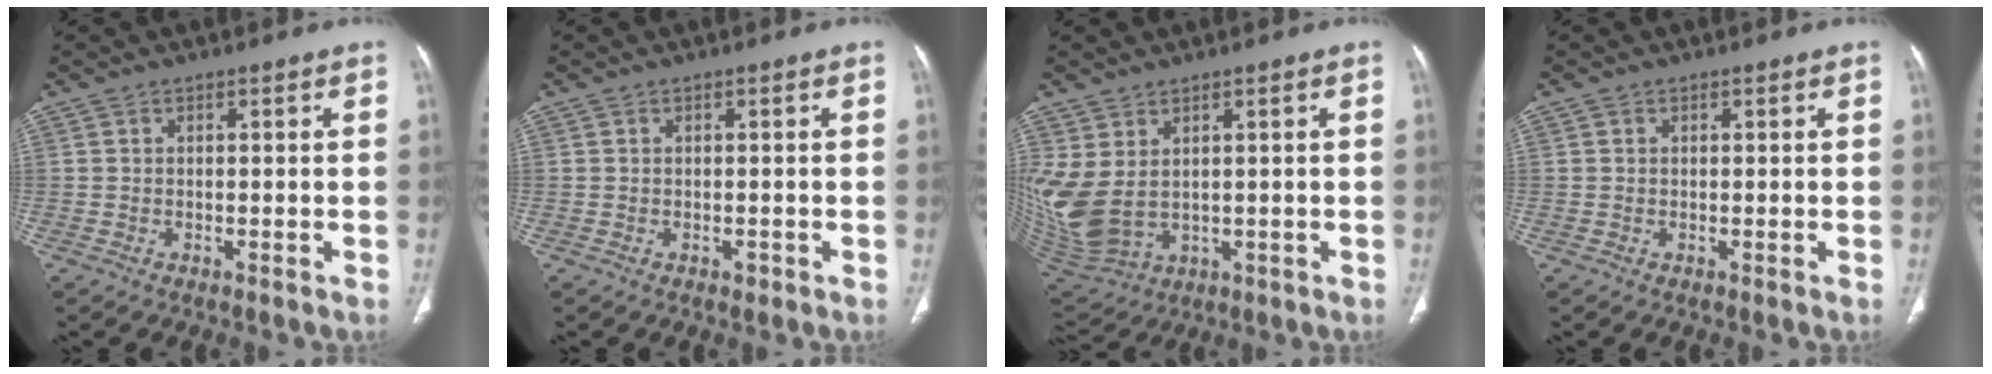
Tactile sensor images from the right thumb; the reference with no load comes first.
{"total": 0.8, "force": [-0.4, 0.6, 0.4], "torque": [-0.001, 0.001, -0.004]}
{"total": 11.7, "force": [2.2, 7.5, 8.7], "torque": [-0.200, -0.015, 0.069]}
{"total": 0.0}